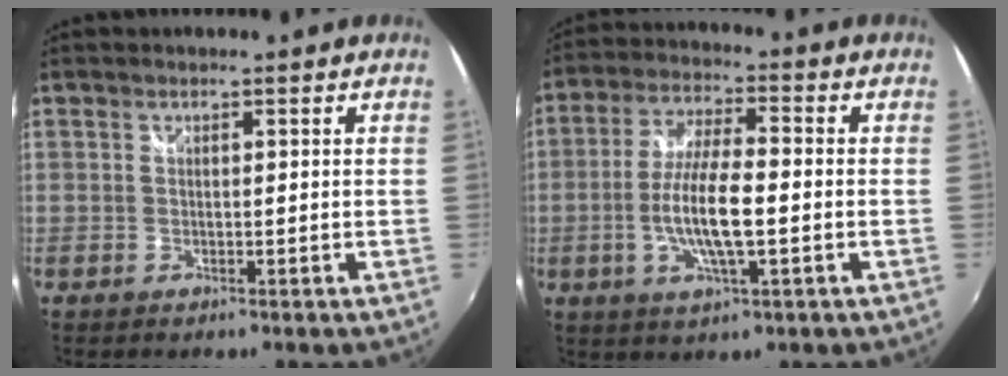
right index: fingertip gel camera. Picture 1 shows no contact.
{"total": 10.8, "force": [-2.3, 2.4, 10.3], "torque": [-0.205, -0.001, -0.045]}